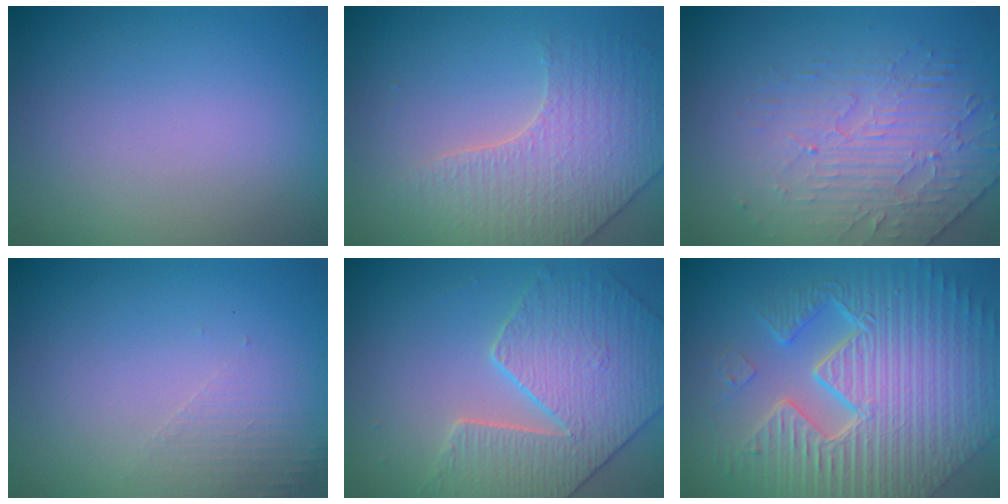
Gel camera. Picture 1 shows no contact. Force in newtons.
{"total": 3.8, "press": 3.6, "slide": 1.2}
{"total": 4.5, "press": 3.3, "slide": 3.0}
{"total": 1.6, "press": 1.6, "slide": 0.4}
{"total": 4.8, "press": 4.7, "slide": 0.8}
{"total": 11.2, "press": 7.1, "slide": 8.6}